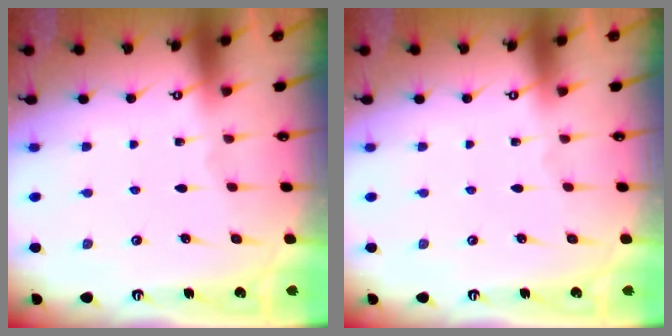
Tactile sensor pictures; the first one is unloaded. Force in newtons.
{"total": 0.0}